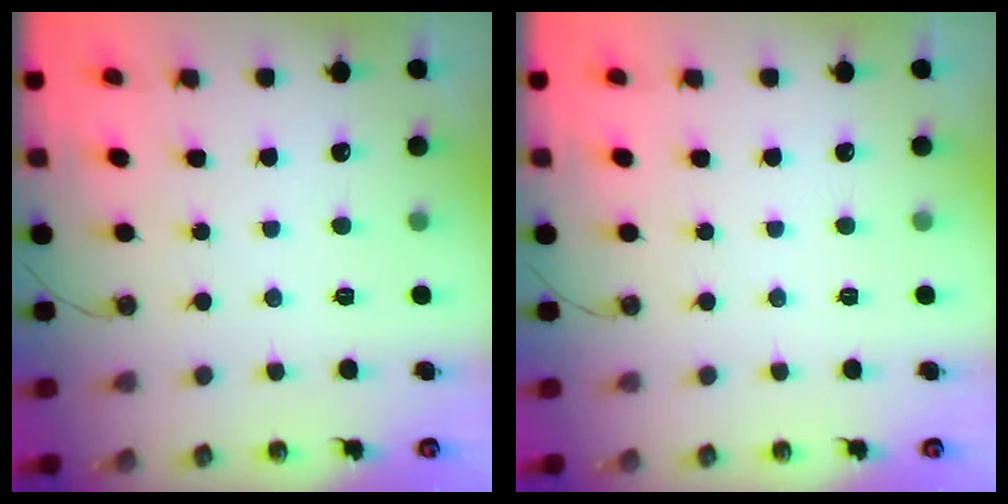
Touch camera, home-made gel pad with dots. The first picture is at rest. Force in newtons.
{"total": 0.0}